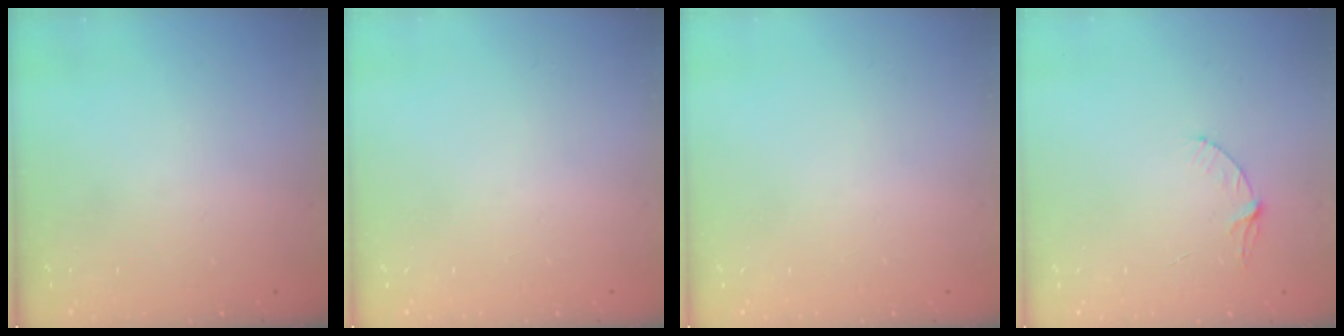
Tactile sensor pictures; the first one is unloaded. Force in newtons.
{"total": 0.0}
{"total": 0.0}
{"total": 4.0, "press": 4.0, "slide": 0.4}